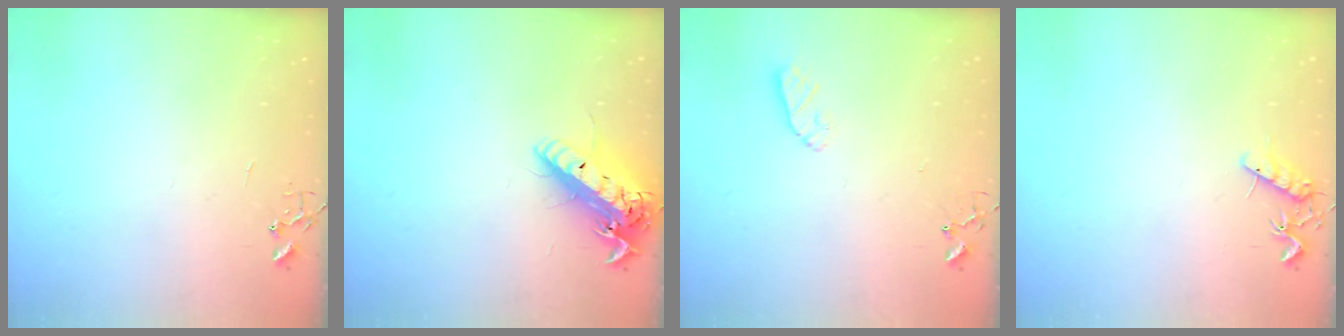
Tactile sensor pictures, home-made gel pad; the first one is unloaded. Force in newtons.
{"total": 17.4, "press": 16.9, "slide": 4.1}
{"total": 6.0, "press": 6.0, "slide": 0.3}
{"total": 7.5, "press": 7.4, "slide": 0.6}